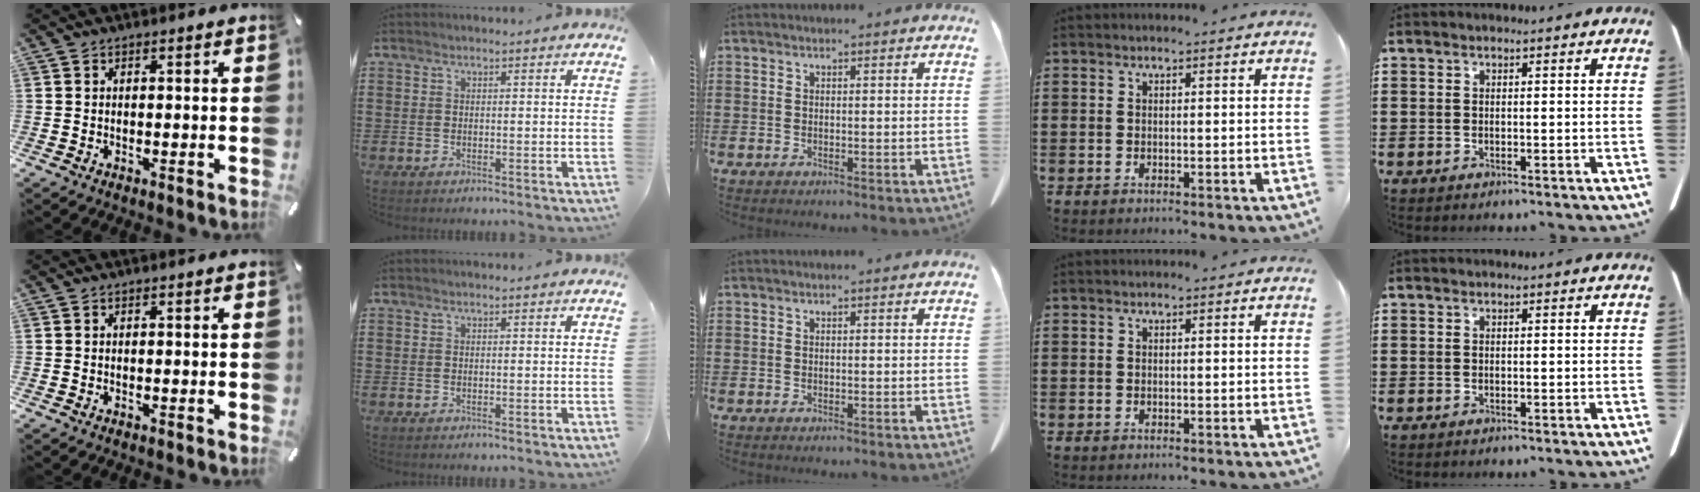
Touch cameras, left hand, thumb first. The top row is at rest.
{}